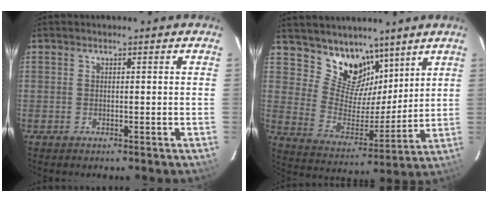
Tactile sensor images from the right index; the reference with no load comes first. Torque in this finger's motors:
{"motor_torque": [0.01, 0.29, 0.12, 0.00]}